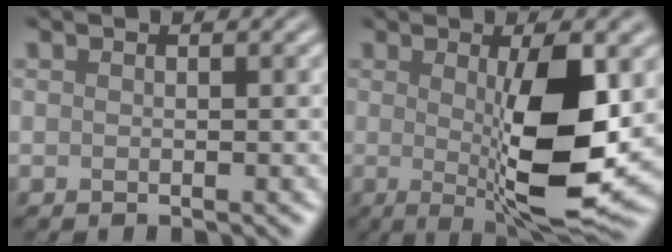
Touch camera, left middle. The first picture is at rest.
{"total": 9.1, "force": [-0.2, 2.1, 8.8], "torque": [-0.136, -0.020, 0.005]}